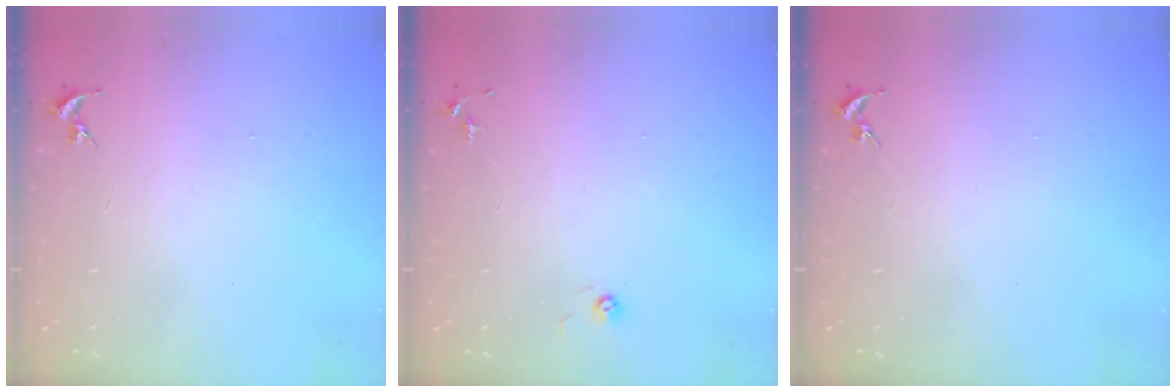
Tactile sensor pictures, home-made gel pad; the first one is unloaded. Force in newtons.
{"total": 3.1, "press": 3.0, "slide": 0.8}
{"total": 0.0}